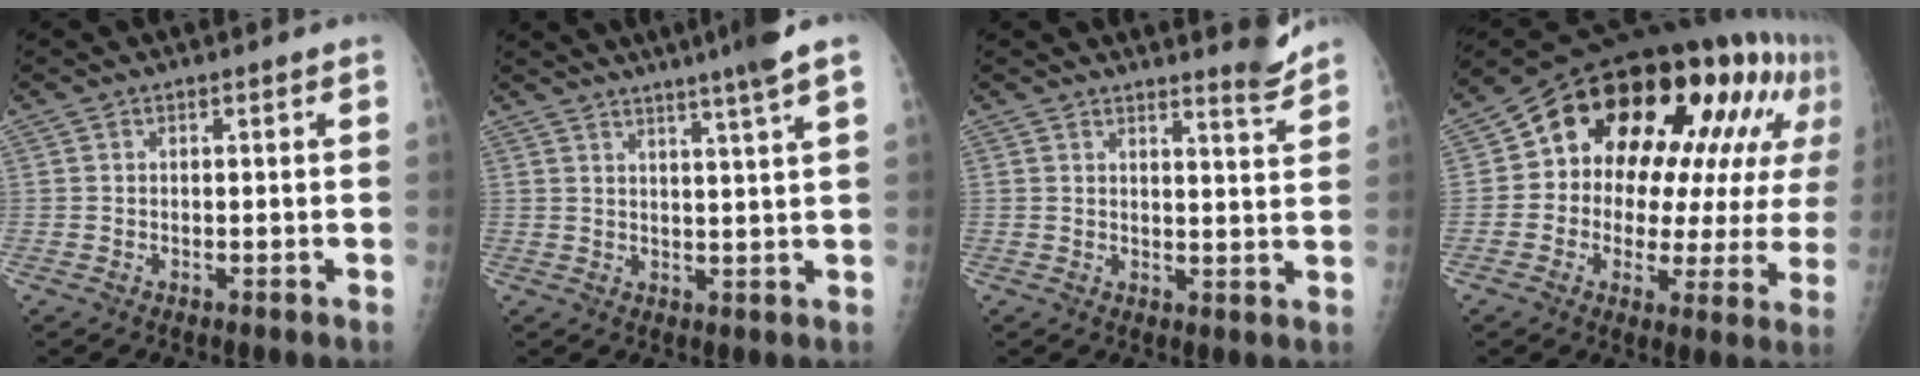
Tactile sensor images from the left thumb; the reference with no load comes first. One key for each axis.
{"total": 8.3, "fx": 5.6, "fy": -1.1, "fz": 5.9, "tx": -0.084, "ty": -0.013, "tz": 0.073}
{"total": 4.0, "fx": 3.8, "fy": -0.2, "fz": 1.4, "tx": -0.019, "ty": -0.045, "tz": 0.049}
{"total": 27.7, "fx": 8.9, "fy": 14.6, "fz": 21.8, "tx": -0.277, "ty": 0.045, "tz": 0.130}